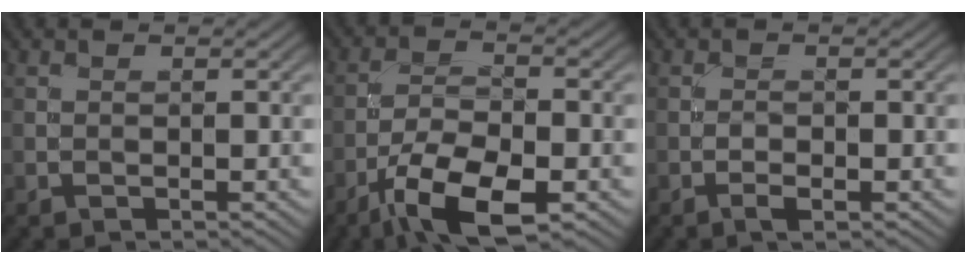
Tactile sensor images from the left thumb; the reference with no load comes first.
{"total": 9.4, "force": [-5.3, 3.3, 7.0], "torque": [-0.131, -0.004, -0.105]}
{"total": 1.4, "force": [-0.7, 0.4, 1.1], "torque": [-0.021, 0.001, -0.016]}